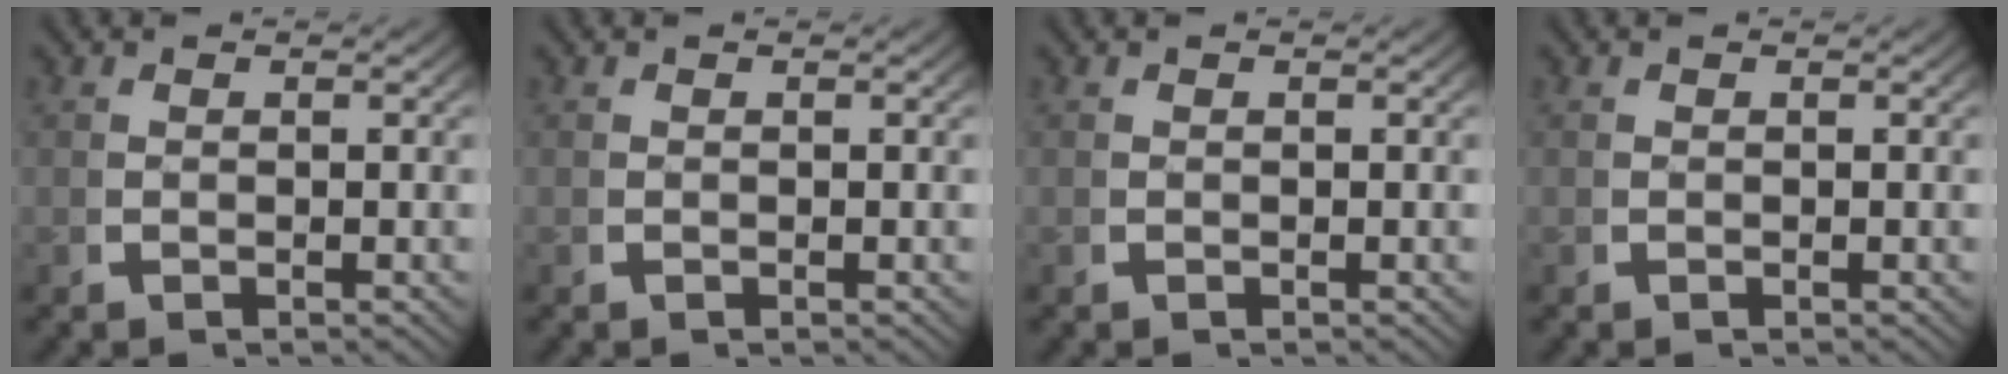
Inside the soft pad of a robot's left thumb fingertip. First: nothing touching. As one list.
[{"total": 0.0}, {"total": 0.0}, {"total": 0.0}]